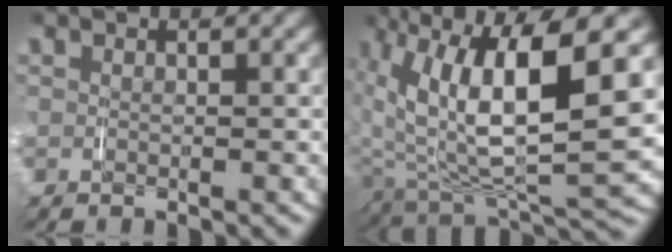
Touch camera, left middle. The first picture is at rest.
{"total": 15.2, "force": [1.8, 7.8, 12.9], "torque": [-0.229, -0.015, 0.042]}